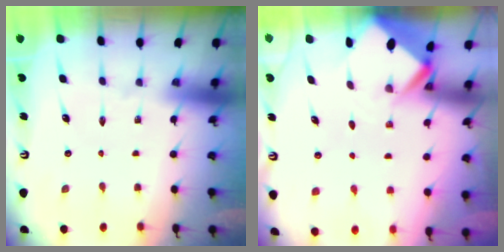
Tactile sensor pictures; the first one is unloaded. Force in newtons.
{"total": 3.4, "press": 3.4, "slide": 0.2}